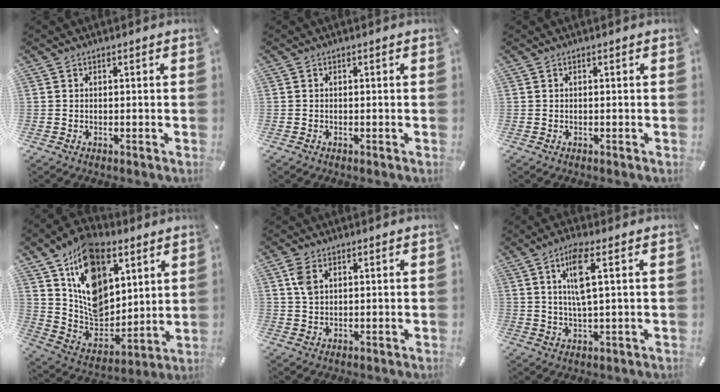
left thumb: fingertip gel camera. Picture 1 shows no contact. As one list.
[{"total": 0.0}, {"total": 0.0}, {"total": 17.4, "force": [8.5, 12.1, 9.3], "torque": [-0.167, -0.050, 0.161]}, {"total": 4.4, "force": [1.8, 2.9, 2.7], "torque": [-0.062, 0.005, 0.034]}, {"total": 7.8, "force": [2.5, 1.6, 7.2], "torque": [-0.145, -0.003, 0.036]}]